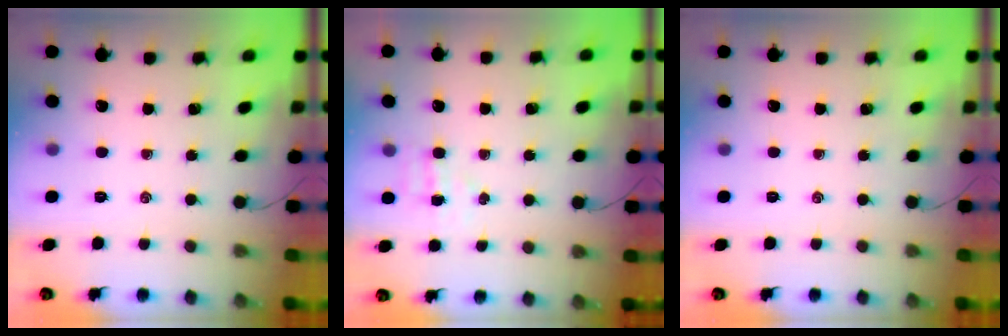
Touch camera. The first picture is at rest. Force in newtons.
{"total": 3.5, "press": 3.3, "slide": 1.1}
{"total": 0.0}